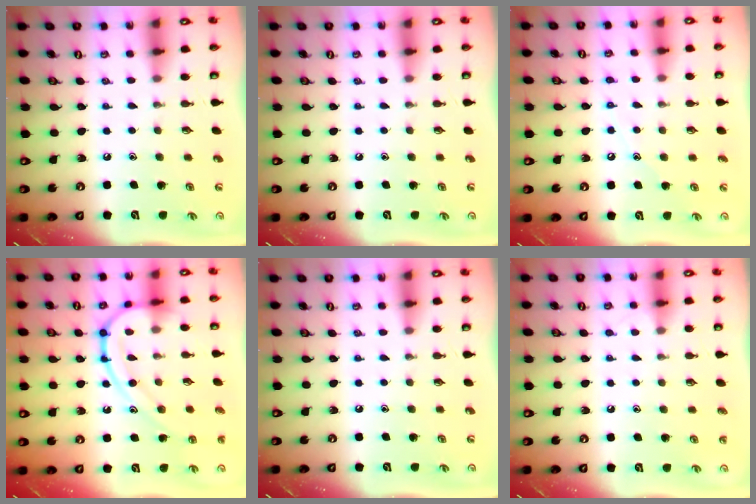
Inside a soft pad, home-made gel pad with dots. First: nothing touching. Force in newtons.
{"total": 0.0}
{"total": 6.0, "press": 6.0, "slide": 0.7}
{"total": 13.7, "press": 13.7, "slide": 0.2}
{"total": 0.0}
{"total": 3.0, "press": 3.0, "slide": 0.3}